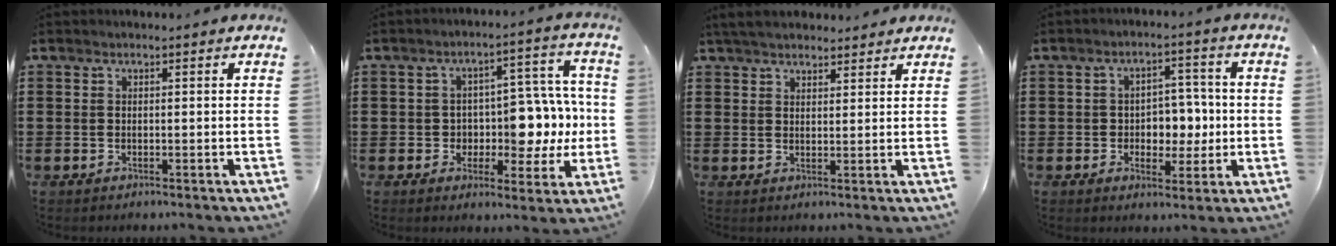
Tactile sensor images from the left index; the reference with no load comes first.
{"total": 7.8, "force": [0.2, 5.9, 5.0], "torque": [-0.076, -0.009, 0.002]}
{"total": 3.9, "force": [3.6, 0.9, 1.2], "torque": [-0.034, -0.001, 0.067]}
{"total": 5.3, "force": [-0.3, 4.4, 2.9], "torque": [-0.055, 0.007, -0.013]}